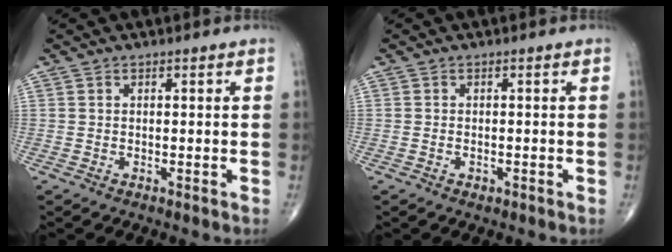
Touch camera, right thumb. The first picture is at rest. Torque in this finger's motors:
{"motor_torque": [-0.21, -0.01, 0.09, 0.11, -0.03]}